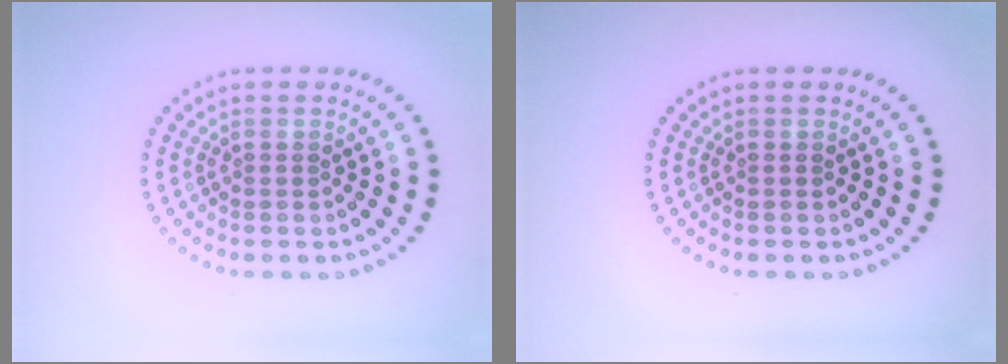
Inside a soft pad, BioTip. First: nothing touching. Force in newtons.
{"total": 0.0}